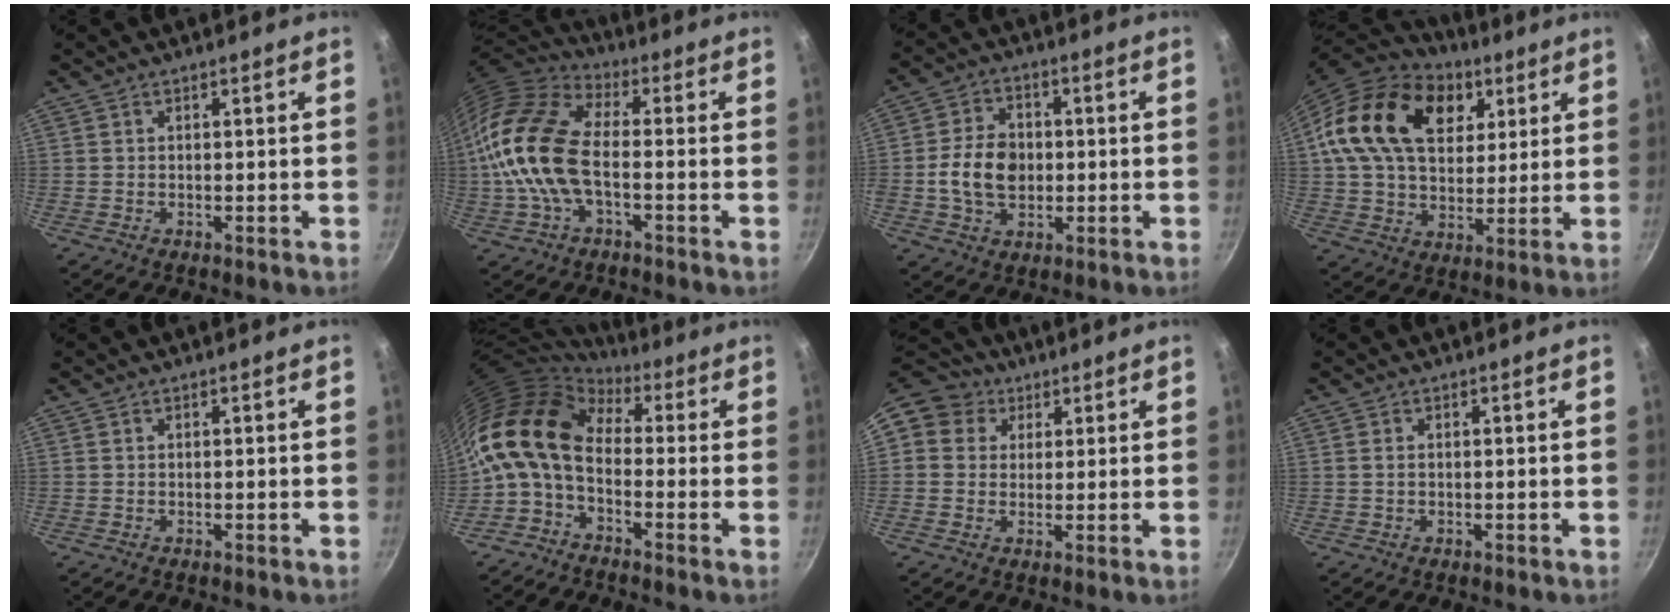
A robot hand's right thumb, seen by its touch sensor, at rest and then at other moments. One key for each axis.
{"total": 17.3, "fx": -1.9, "fy": 9.2, "fz": 14.5, "tx": -0.275, "ty": 0.030, "tz": -0.052}
{"total": 10.0, "fx": -0.6, "fy": 7.5, "fz": 6.6, "tx": -0.100, "ty": 0.013, "tz": -0.019}
{"total": 23.4, "fx": 8.4, "fy": 15.8, "fz": 15.1, "tx": -0.236, "ty": -0.001, "tz": 0.139}
{"total": 0.0}
{"total": 13.4, "fx": 0.3, "fy": 8.7, "fz": 10.2, "tx": -0.191, "ty": 0.024, "tz": -0.018}
{"total": 9.5, "fx": 3.8, "fy": 8.2, "fz": 2.9, "tx": -0.027, "ty": 0.008, "tz": 0.048}
{"total": 0.7, "fx": 0.0, "fy": 0.6, "fz": 0.5, "tx": -0.008, "ty": 0.003, "tz": -0.001}